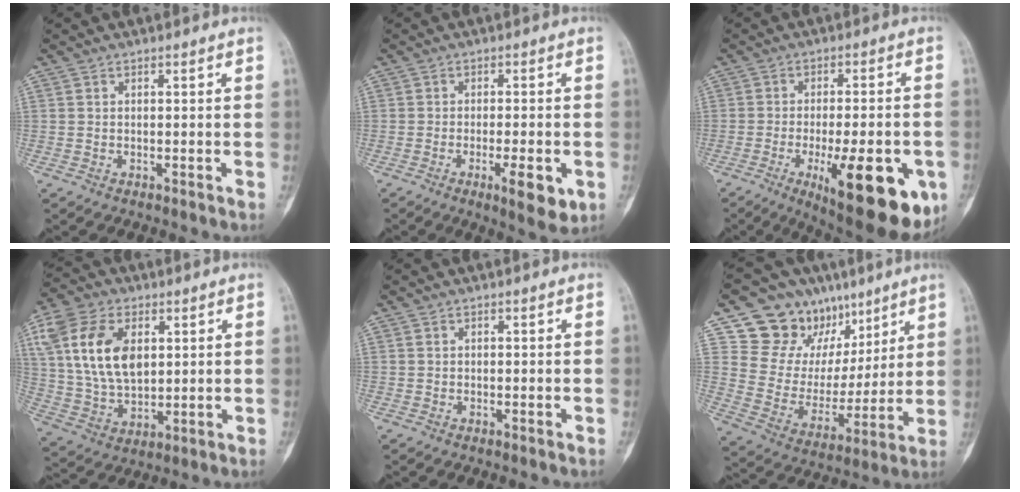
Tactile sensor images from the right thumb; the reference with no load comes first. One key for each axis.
{"total": 7.5, "fx": -2.6, "fy": 2.1, "fz": 6.7, "tx": -0.091, "ty": -0.006, "tz": -0.033}
{"total": 20.9, "fx": -7.6, "fy": 7.0, "fz": 18.1, "tx": -0.201, "ty": -0.004, "tz": -0.090}
{"total": 16.5, "fx": 4.5, "fy": 10.4, "fz": 12.1, "tx": -0.235, "ty": -0.007, "tz": 0.090}
{"total": 0.0}
{"total": 20.3, "fx": 11.9, "fy": 14.3, "fz": 8.2, "tx": -0.078, "ty": -0.026, "tz": 0.214}